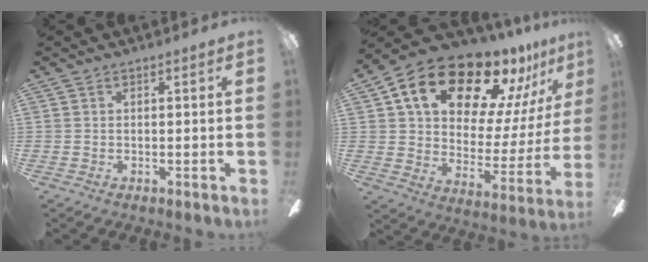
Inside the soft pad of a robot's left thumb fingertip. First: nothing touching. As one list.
[{"total": 21.3, "force": [14.8, 10.3, 11.3], "torque": [-0.185, -0.095, 0.255]}]